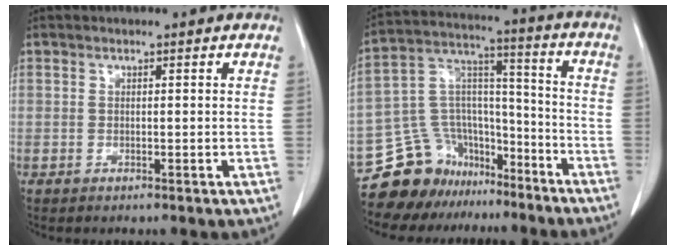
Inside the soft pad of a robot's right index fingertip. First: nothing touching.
{"total": 15.0, "force": [-12.2, 8.2, 2.9], "torque": [-0.055, 0.085, -0.209]}